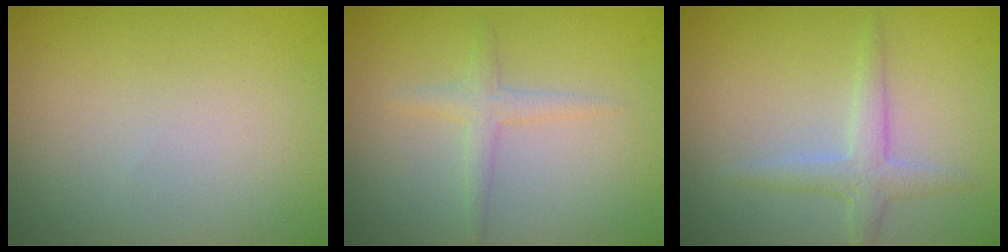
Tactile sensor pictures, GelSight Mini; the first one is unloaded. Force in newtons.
{"total": 1.6, "press": 1.6, "slide": 0.1}
{"total": 2.1, "press": 2.1, "slide": 0.1}